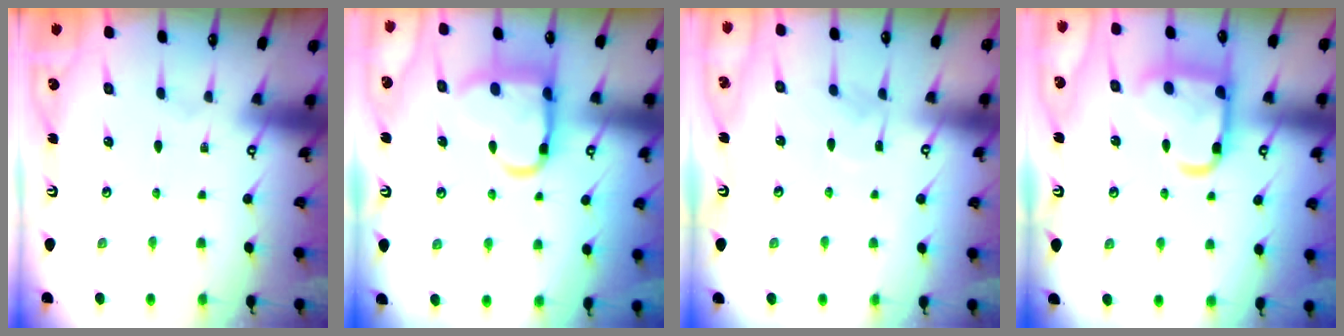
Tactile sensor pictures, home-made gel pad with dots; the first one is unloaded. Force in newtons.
{"total": 14.4, "press": 14.3, "slide": 1.6}
{"total": 6.1, "press": 6.1, "slide": 0.6}
{"total": 17.0, "press": 16.9, "slide": 1.3}